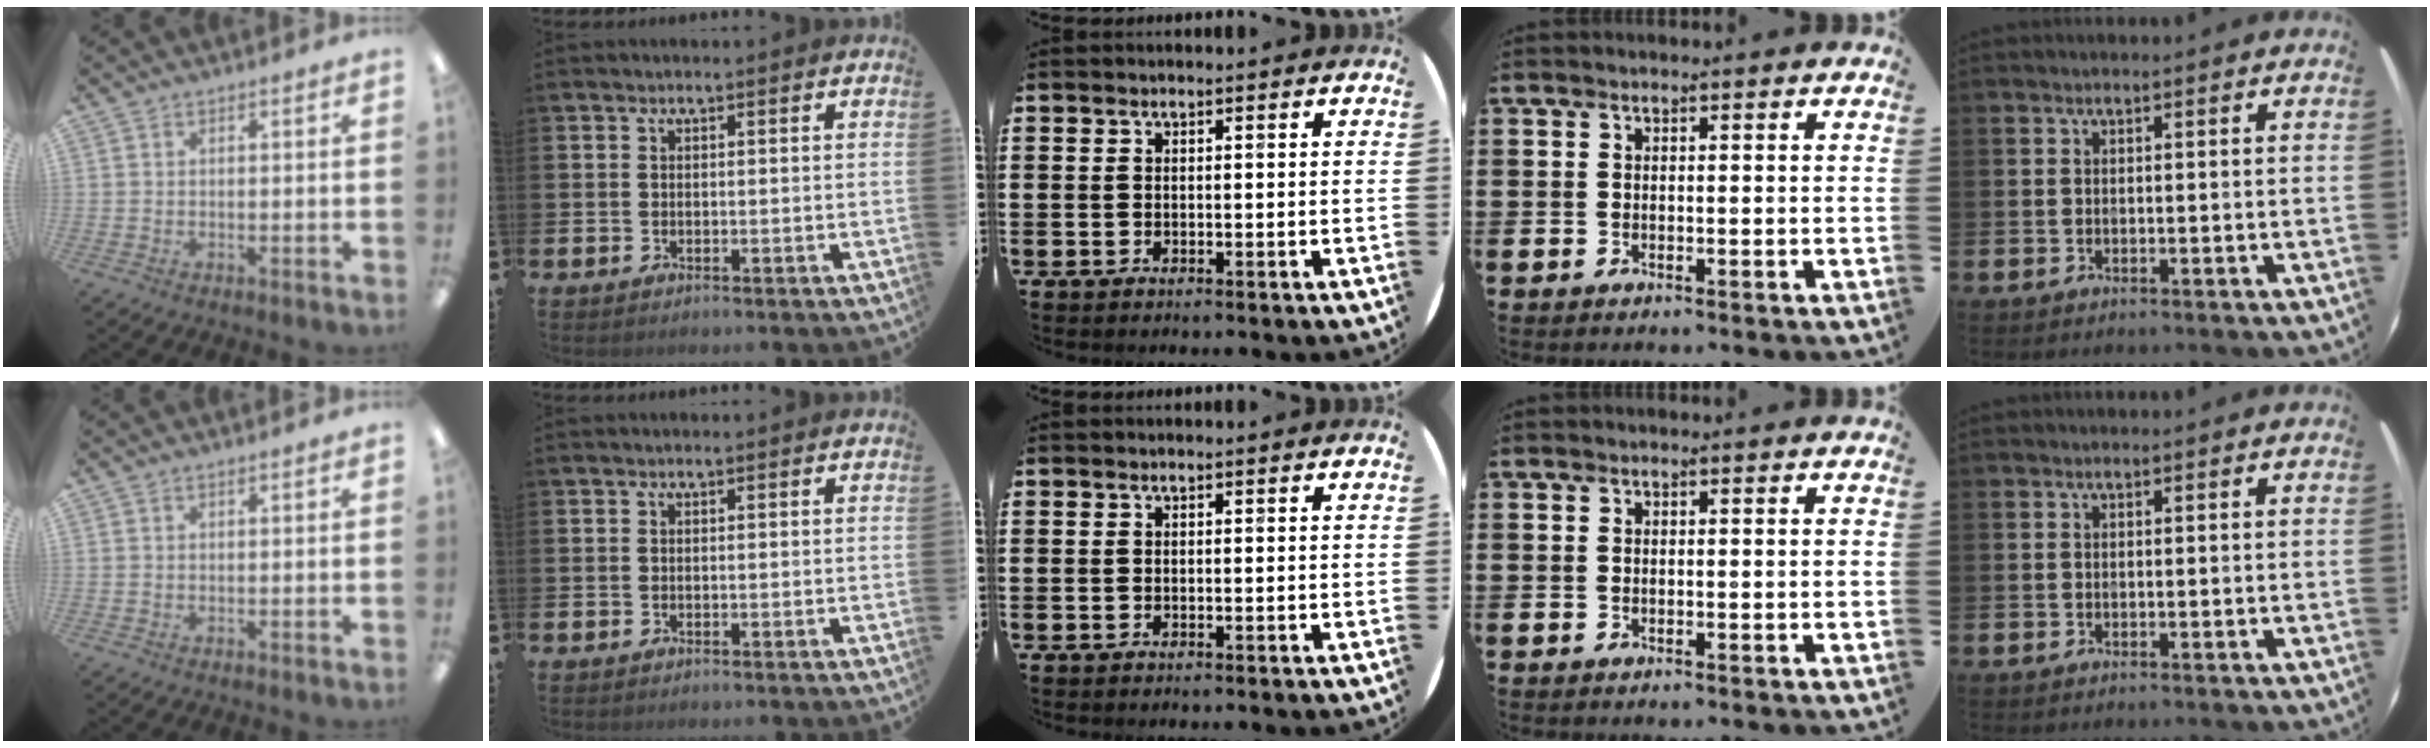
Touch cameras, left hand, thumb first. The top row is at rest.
{}